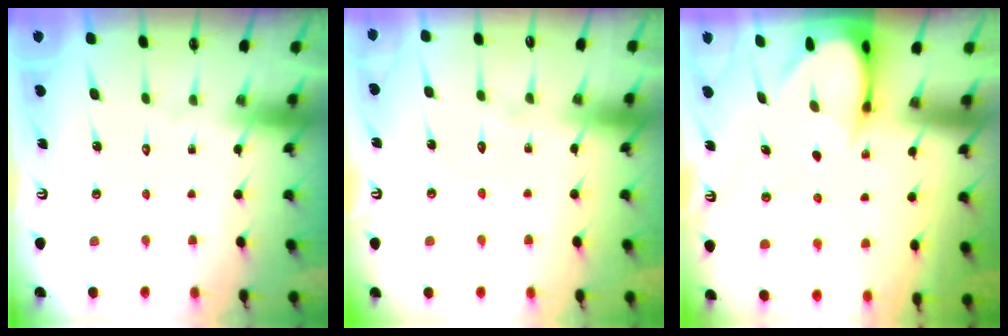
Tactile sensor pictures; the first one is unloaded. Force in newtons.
{"total": 4.2, "press": 4.2, "slide": 0.2}
{"total": 3.3, "press": 3.3, "slide": 0.3}